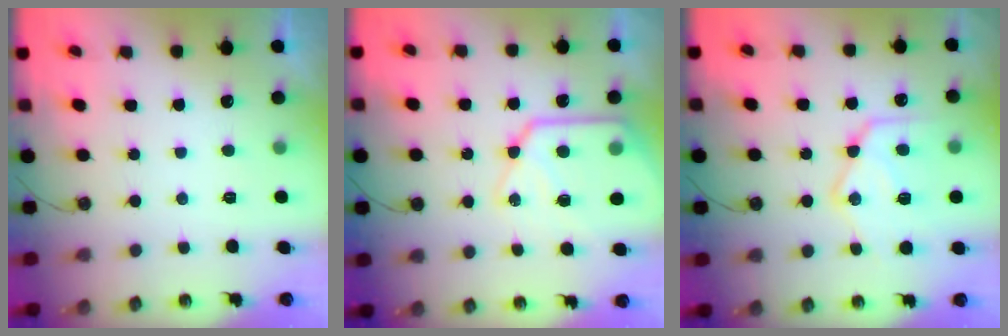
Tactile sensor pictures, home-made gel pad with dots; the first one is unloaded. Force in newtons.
{"total": 16.4, "press": 16.3, "slide": 1.5}
{"total": 18.1, "press": 18.0, "slide": 1.6}